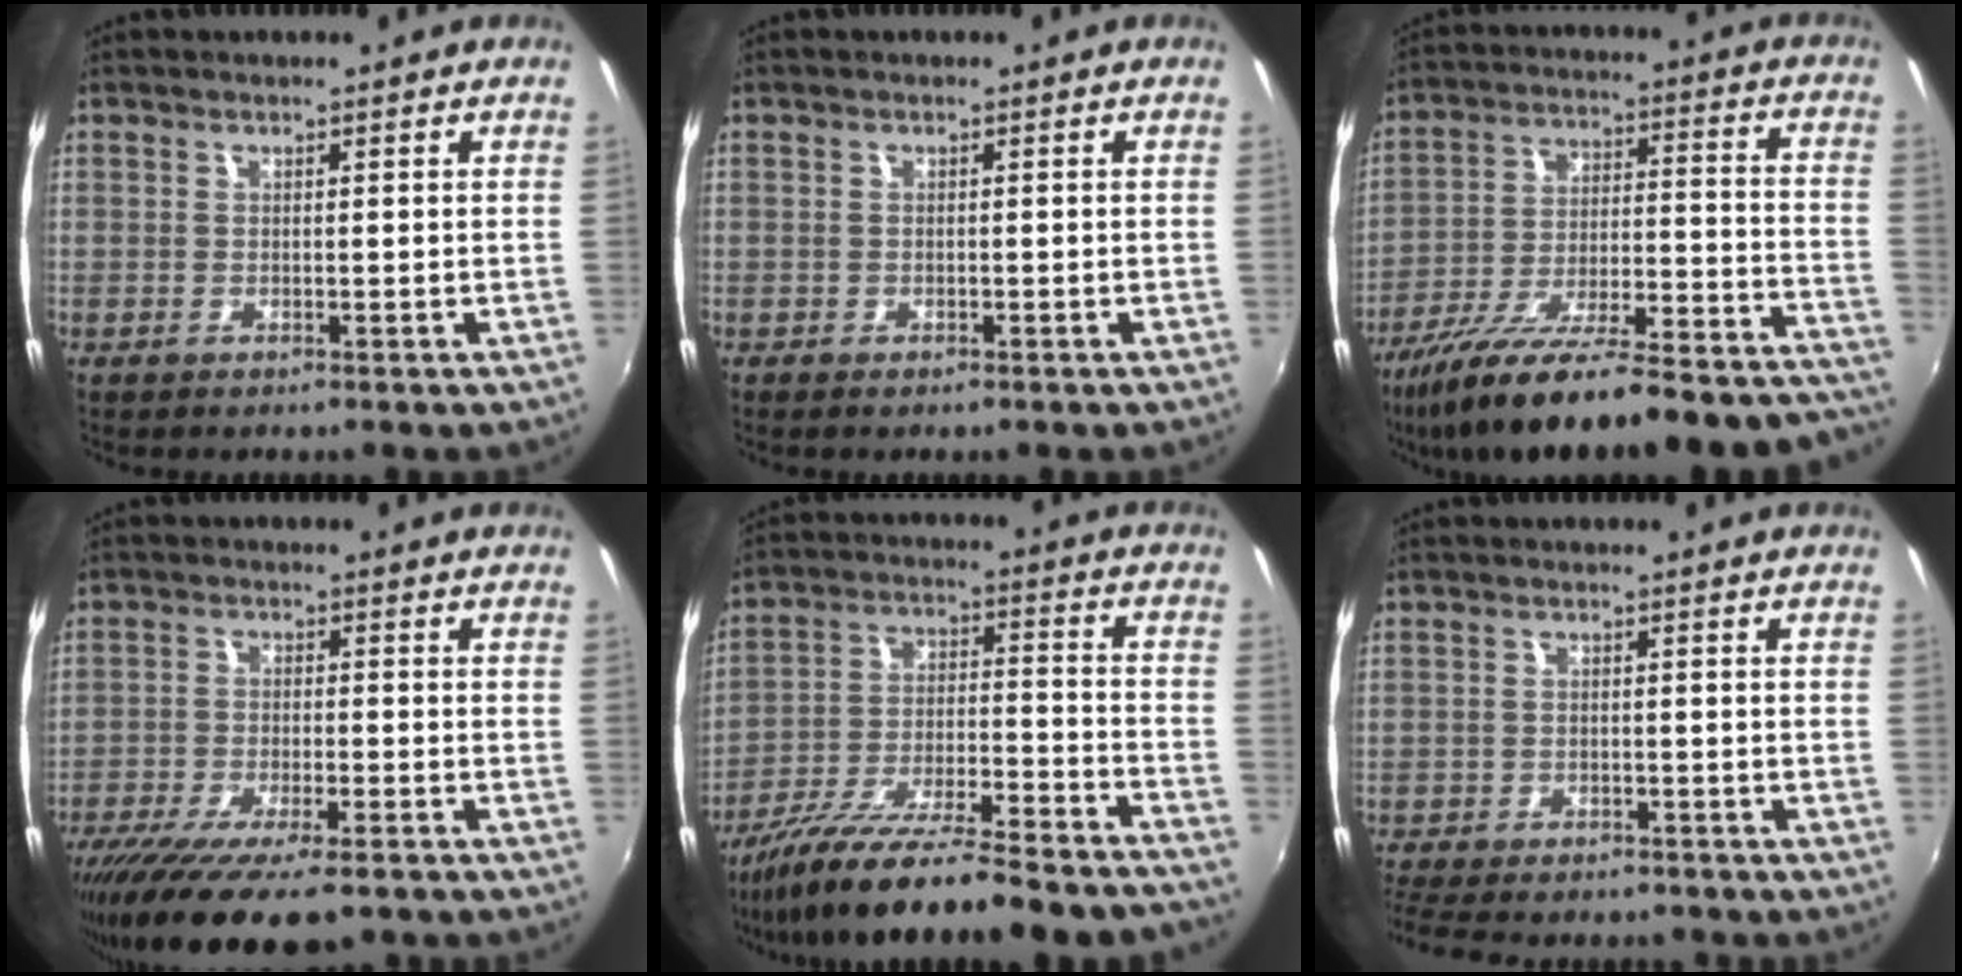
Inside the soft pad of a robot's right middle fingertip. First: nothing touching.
{"total": 0.7, "force": [-0.6, -0.3, 0.2], "torque": [-0.003, -0.007, -0.010]}
{"total": 31.8, "force": [-27.8, 4.4, 14.8], "torque": [-0.204, -0.052, -0.396]}
{"total": 16.1, "force": [-12.5, 3.0, 9.7], "torque": [-0.194, -0.059, -0.203]}
{"total": 25.1, "force": [-22.1, 1.8, 11.8], "torque": [-0.196, -0.056, -0.325]}
{"total": 11.8, "force": [-10.4, 2.9, 4.6], "torque": [-0.115, -0.027, -0.159]}